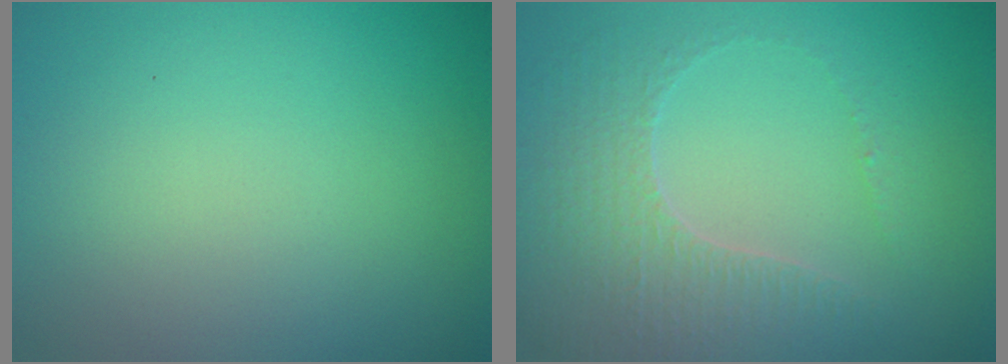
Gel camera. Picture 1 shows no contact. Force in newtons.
{"total": 3.3, "press": 3.2, "slide": 0.9}